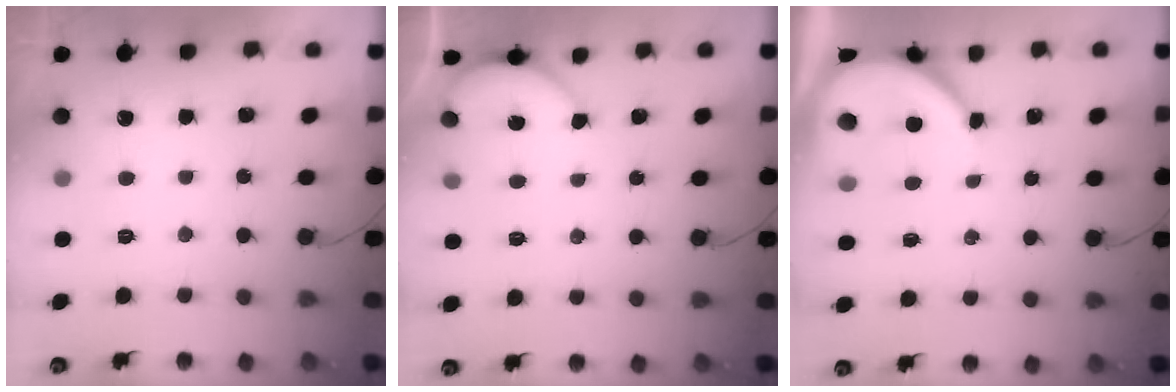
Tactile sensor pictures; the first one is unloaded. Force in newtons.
{"total": 2.8, "press": 2.8, "slide": 0.3}
{"total": 6.3, "press": 6.2, "slide": 0.6}